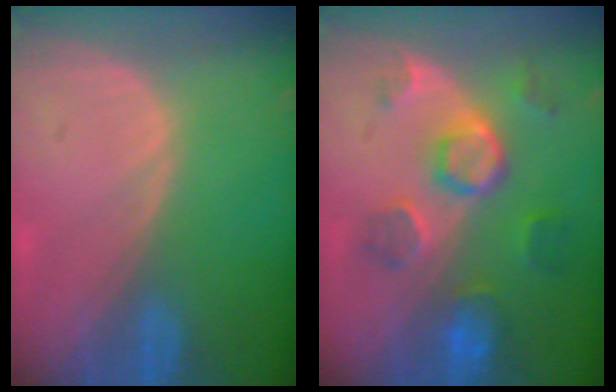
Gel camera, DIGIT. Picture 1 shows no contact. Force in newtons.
{"total": 8.6, "press": 7.7, "slide": 3.8}